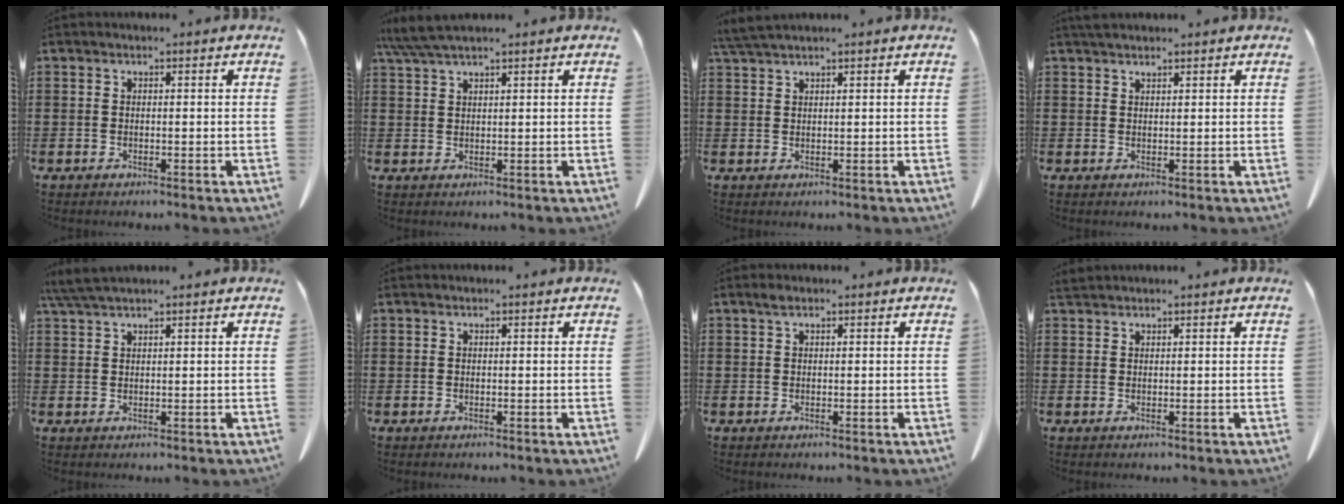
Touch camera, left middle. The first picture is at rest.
{"total": 3.9, "force": [3.0, 0.2, 2.4], "torque": [-0.053, -0.001, 0.057]}
{"total": 2.5, "force": [2.1, 0.0, 1.2], "torque": [-0.029, 0.002, 0.042]}
{"total": 1.3, "force": [1.2, 0.3, 0.2], "torque": [-0.007, 0.000, 0.024]}
{"total": 3.2, "force": [2.5, 0.1, 1.9], "torque": [-0.044, 0.001, 0.049]}
{"total": 0.0}
{"total": 0.8, "force": [0.5, 0.3, 0.6], "torque": [-0.013, 0.003, 0.009]}
{"total": 1.2, "force": [1.1, 0.1, 0.2], "torque": [-0.008, -0.002, 0.023]}